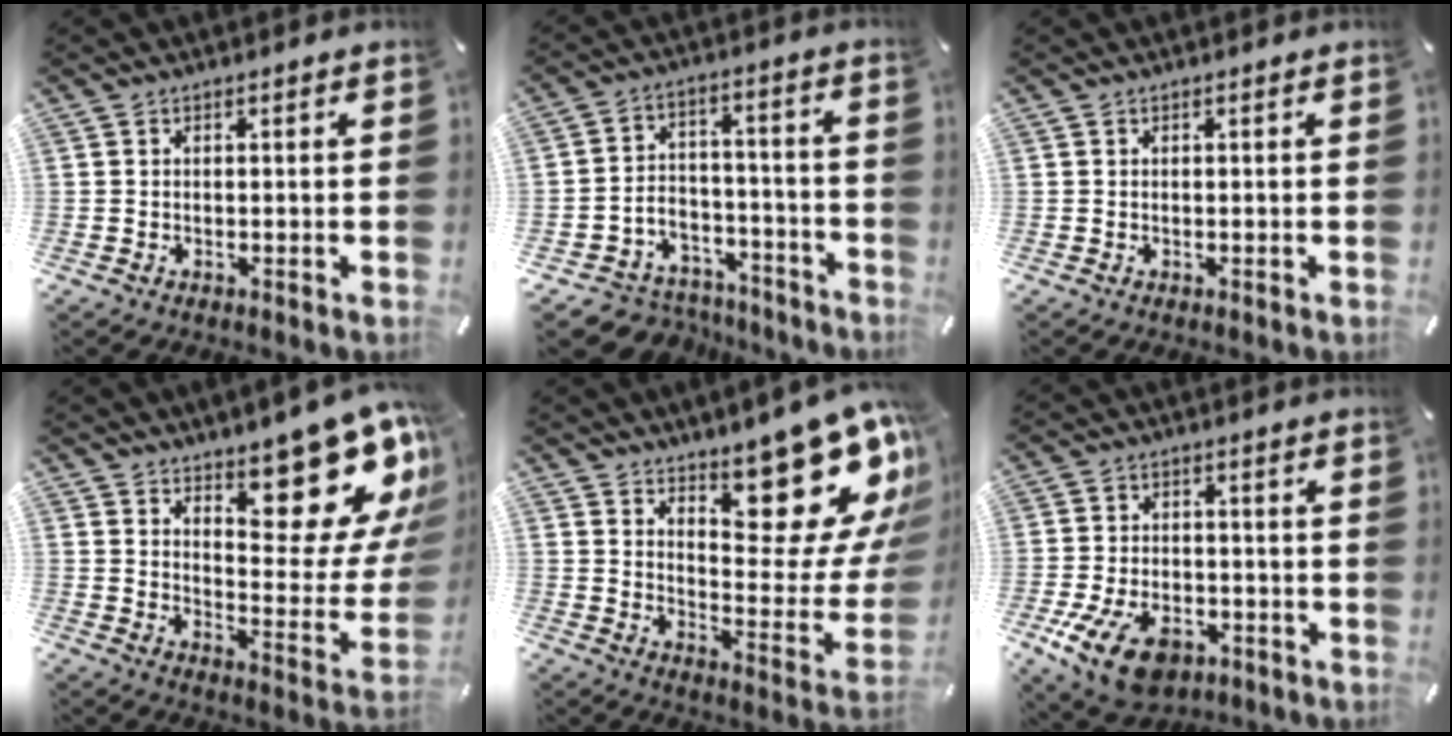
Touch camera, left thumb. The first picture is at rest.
{"total": 7.1, "force": [-4.2, 5.6, 0.8], "torque": [-0.015, 0.023, -0.074]}
{"total": 0.0}
{"total": 18.5, "force": [13.5, 6.9, 10.4], "torque": [-0.099, -0.135, 0.225]}
{"total": 20.1, "force": [14.6, 7.5, 11.5], "torque": [-0.117, -0.138, 0.242]}
{"total": 11.7, "force": [-5.6, 7.2, 7.2], "torque": [-0.138, 0.024, -0.098]}